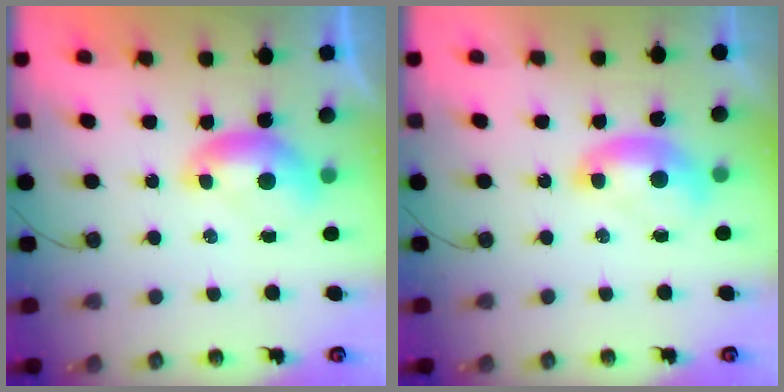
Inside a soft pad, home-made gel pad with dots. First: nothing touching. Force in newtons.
{"total": 1.7, "press": 1.6, "slide": 0.3}